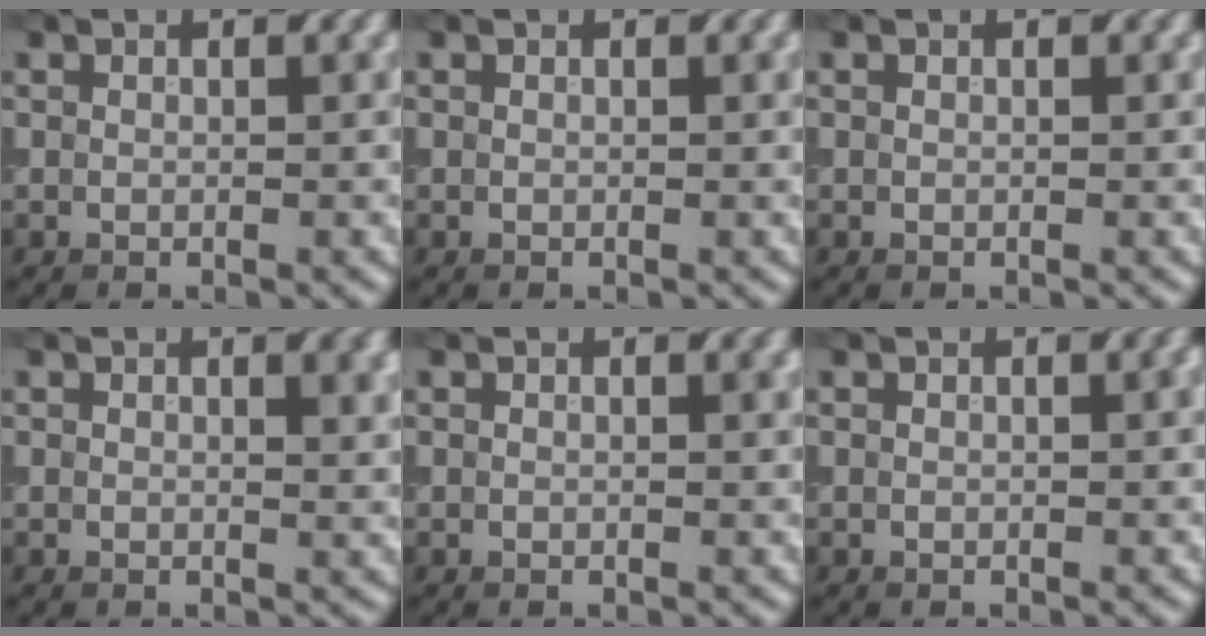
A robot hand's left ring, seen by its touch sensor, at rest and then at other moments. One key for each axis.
{"total": 0.0}
{"total": 0.0}
{"total": 1.9, "fx": 0.6, "fy": 0.9, "fz": 1.6, "tx": -0.016, "ty": 0.000, "tz": 0.014}
{"total": 0.6, "fx": 0.2, "fy": 0.2, "fz": 0.5, "tx": -0.003, "ty": 0.000, "tz": 0.006}
{"total": 0.6, "fx": 0.2, "fy": 0.3, "fz": 0.5, "tx": -0.006, "ty": 0.002, "tz": 0.002}